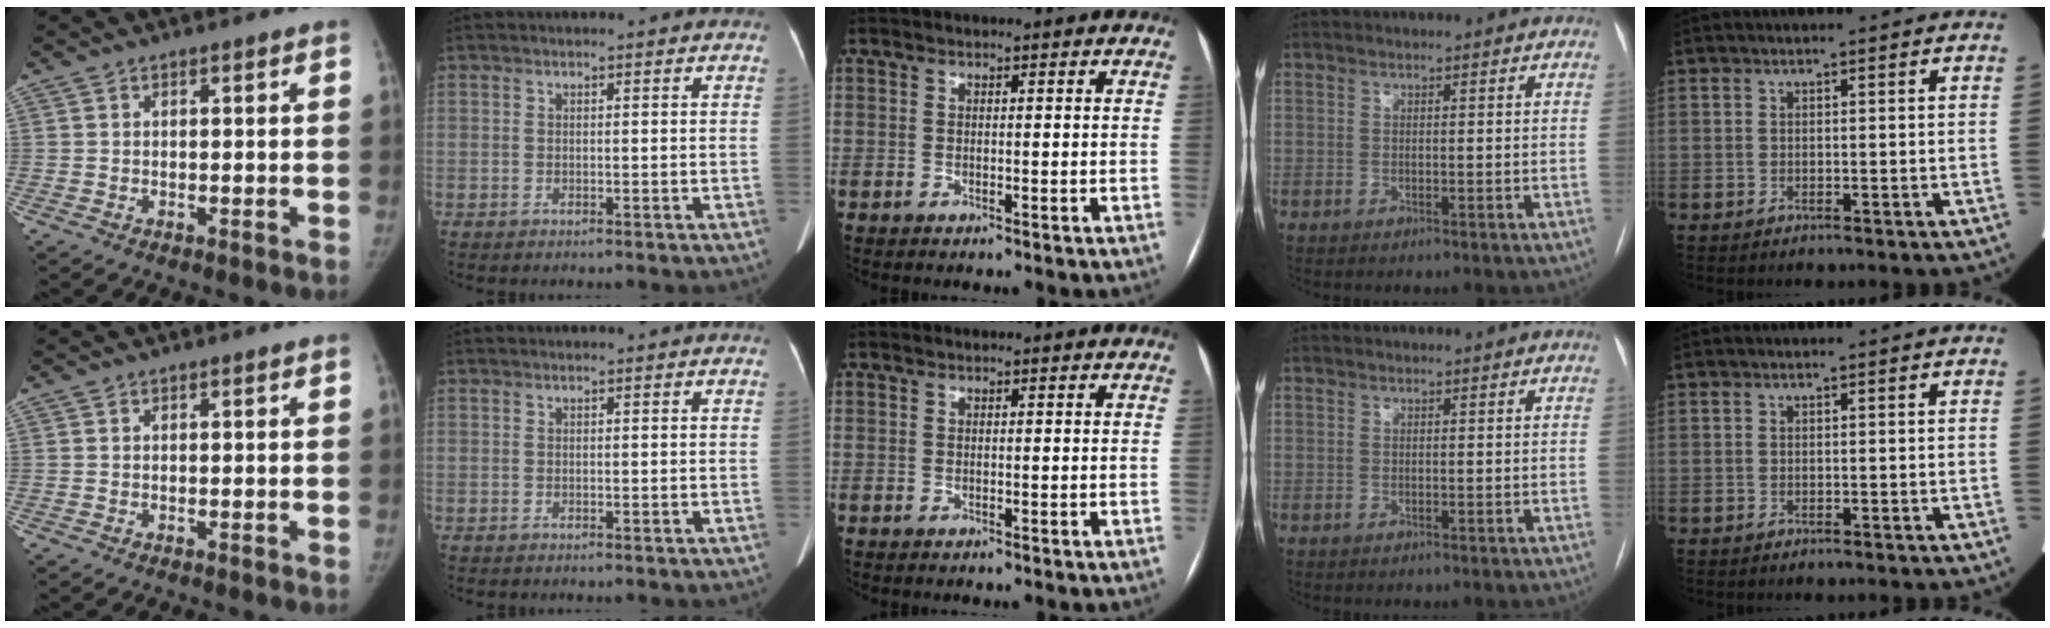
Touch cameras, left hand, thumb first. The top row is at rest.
{}